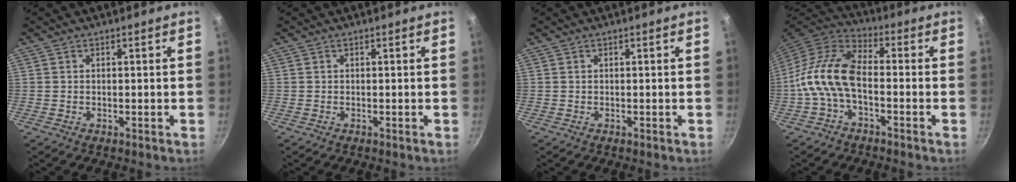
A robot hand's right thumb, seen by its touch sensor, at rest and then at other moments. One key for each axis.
{"total": 0.0}
{"total": 0.0}
{"total": 12.3, "fx": -2.8, "fy": 6.6, "fz": 10.0, "tx": -0.191, "ty": 0.043, "tz": -0.070}